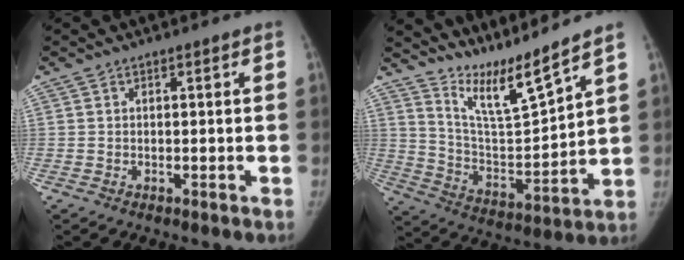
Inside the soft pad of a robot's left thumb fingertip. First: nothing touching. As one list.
[{"total": 11.6, "force": [10.5, -0.6, 4.9], "torque": [-0.079, -0.086, 0.207]}]